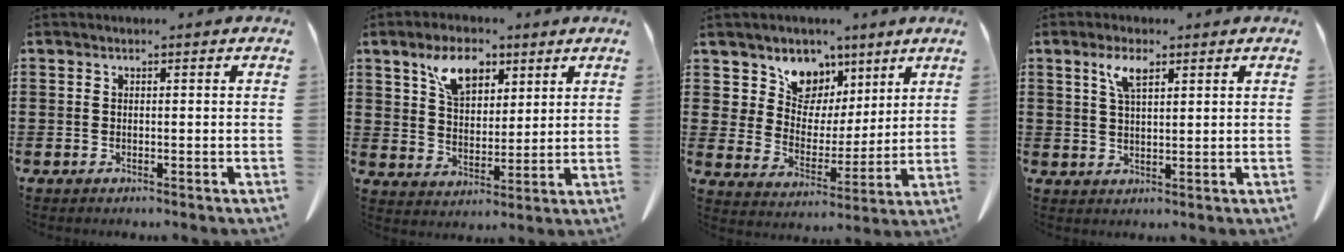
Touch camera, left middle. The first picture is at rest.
{"total": 8.1, "force": [5.0, 4.3, 4.7], "torque": [-0.094, 0.004, 0.091]}
{"total": 7.9, "force": [5.4, 5.6, 1.3], "torque": [-0.067, -0.032, 0.100]}
{"total": 4.5, "force": [2.5, 1.4, 3.5], "torque": [-0.078, 0.006, 0.043]}